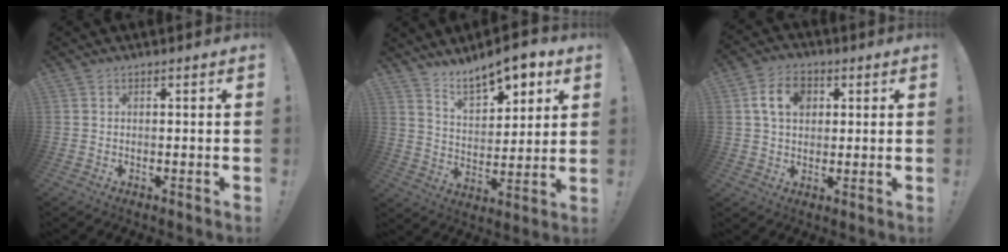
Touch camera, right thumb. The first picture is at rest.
{"total": 12.0, "force": [9.3, 4.9, 5.8], "torque": [-0.094, -0.062, 0.169]}
{"total": 9.5, "force": [2.9, 6.7, 6.0], "torque": [-0.098, 0.013, 0.055]}